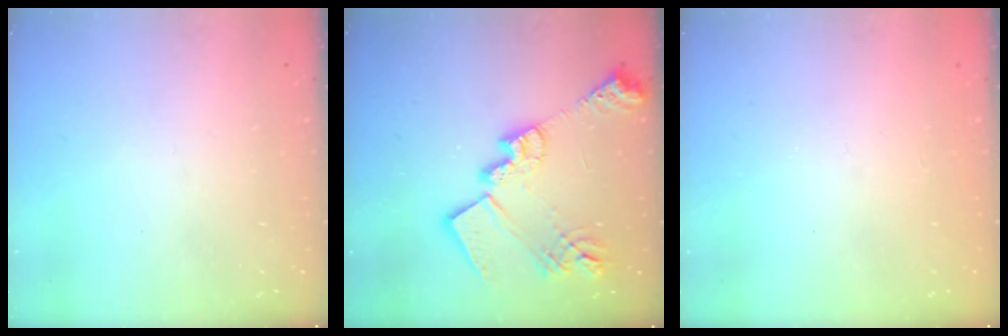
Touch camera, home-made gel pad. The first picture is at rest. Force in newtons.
{"total": 22.2, "press": 22.1, "slide": 1.7}
{"total": 0.9, "press": 0.9, "slide": 0.2}